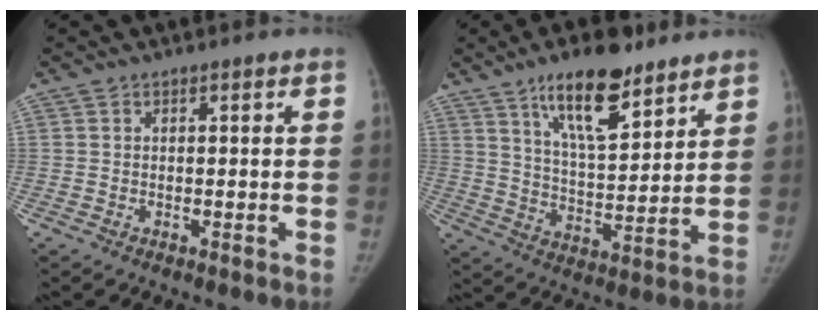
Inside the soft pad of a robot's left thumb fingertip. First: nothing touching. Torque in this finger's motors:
{"motor_torque": [1.05, -0.25, 1.39, -1.22, 0.30]}